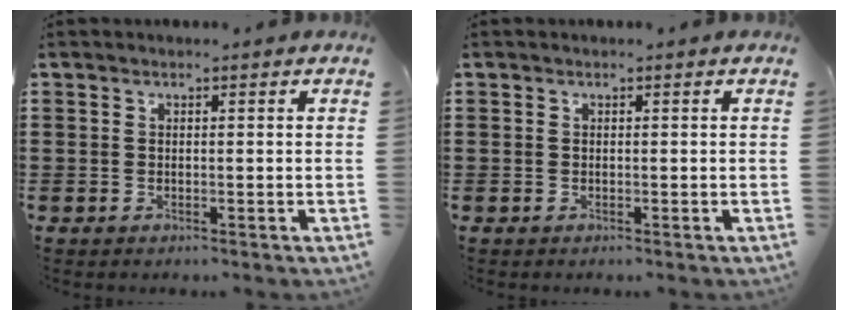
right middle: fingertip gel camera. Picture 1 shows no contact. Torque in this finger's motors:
{"motor_torque": [0.36, 0.17, -0.01, -0.01]}